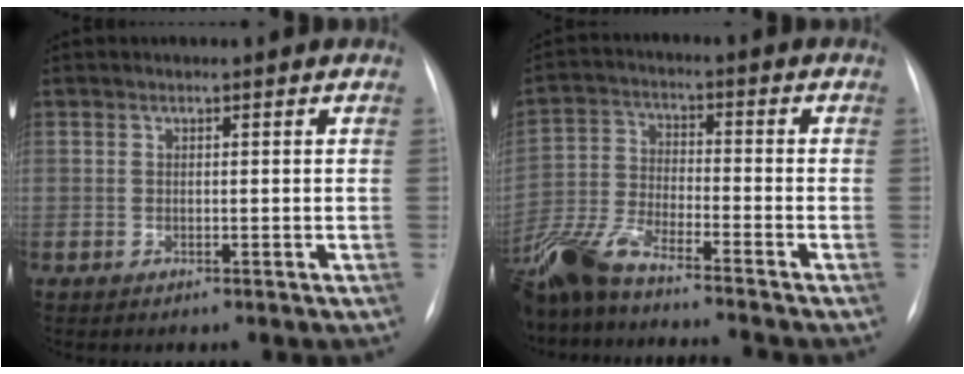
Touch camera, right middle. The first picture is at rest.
{"total": 13.6, "force": [-11.8, 0.9, 6.7], "torque": [-0.146, -0.014, -0.221]}